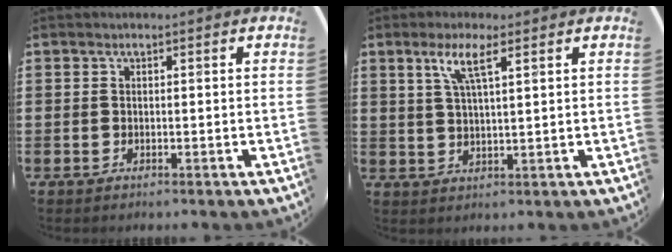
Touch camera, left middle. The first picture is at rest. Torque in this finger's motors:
{"motor_torque": [0.62, -0.30, 0.15, 0.10]}